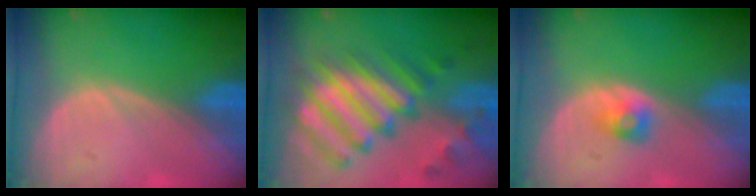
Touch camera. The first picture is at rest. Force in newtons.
{"total": 12.3, "press": 10.6, "slide": 6.3}
{"total": 2.2, "press": 2.1, "slide": 0.3}